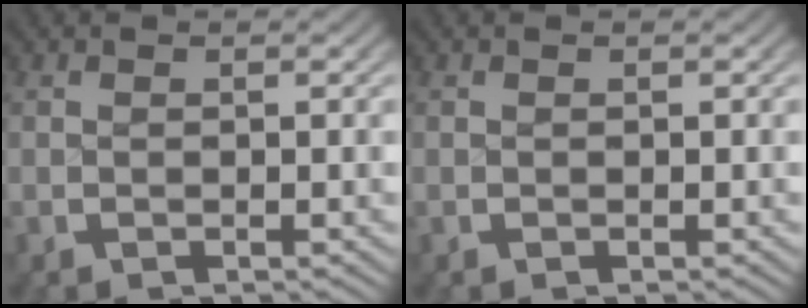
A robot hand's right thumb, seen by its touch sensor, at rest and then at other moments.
{"total": 0.0}